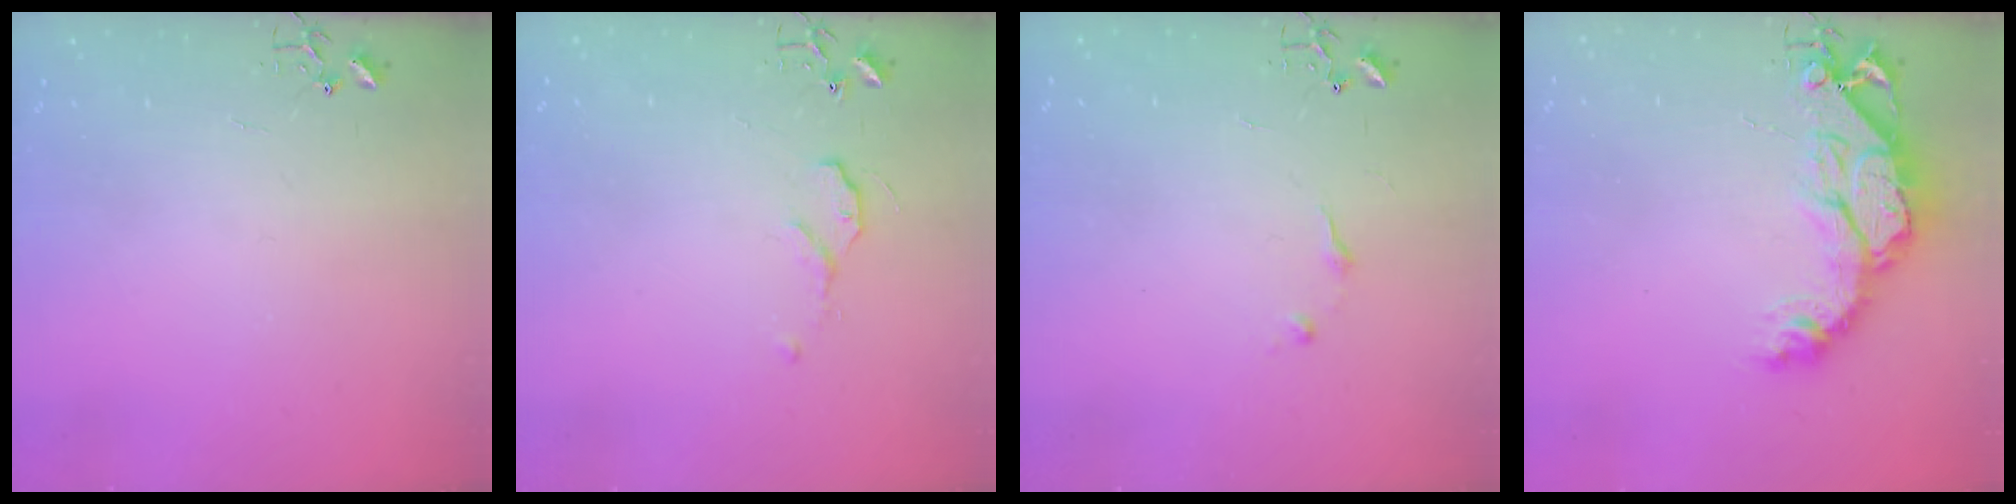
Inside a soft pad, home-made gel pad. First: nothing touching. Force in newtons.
{"total": 6.9, "press": 6.8, "slide": 0.9}
{"total": 6.5, "press": 6.5, "slide": 0.8}
{"total": 15.9, "press": 15.9, "slide": 1.7}